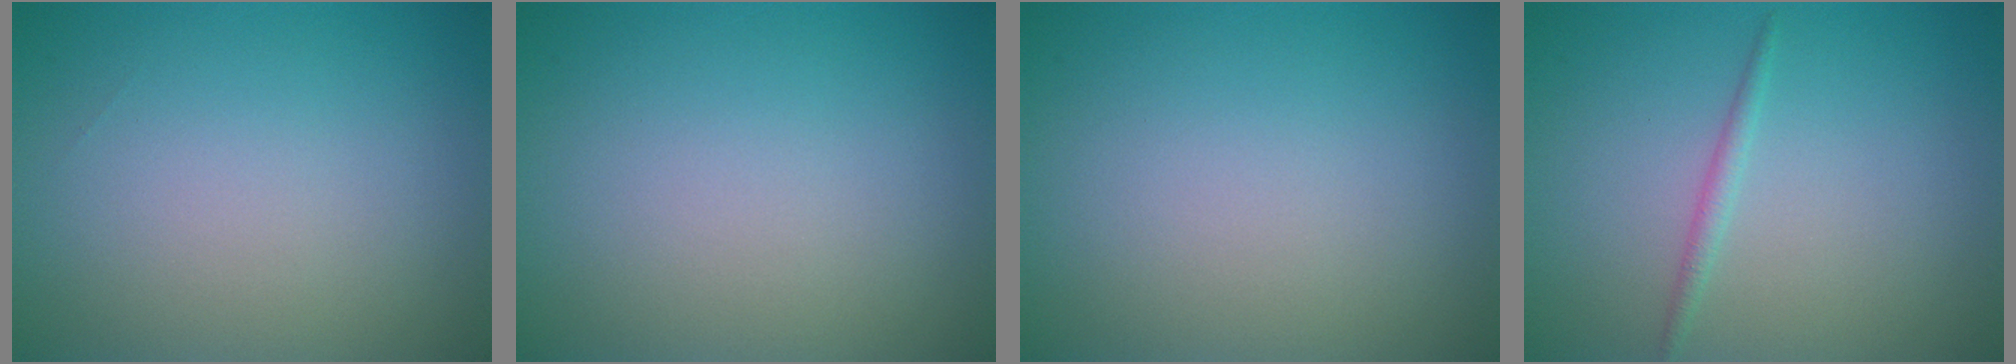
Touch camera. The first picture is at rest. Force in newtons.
{"total": 0.0}
{"total": 0.0}
{"total": 1.0, "press": 1.0, "slide": 0.0}